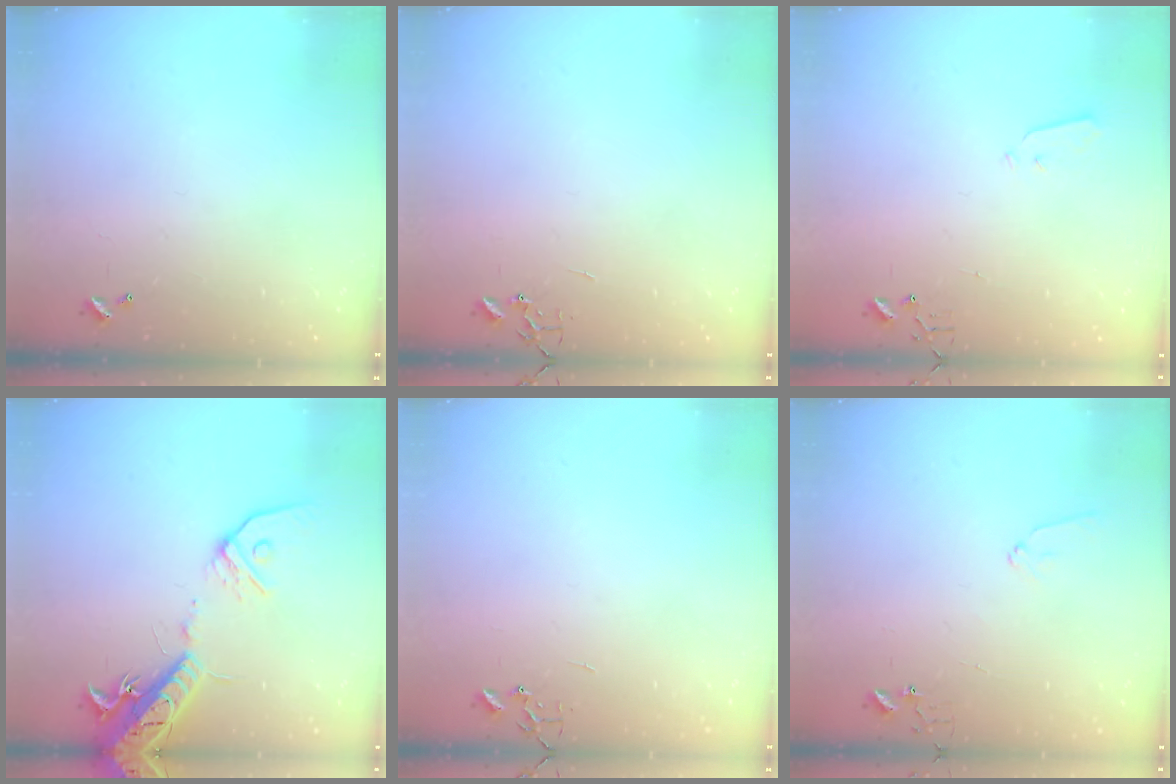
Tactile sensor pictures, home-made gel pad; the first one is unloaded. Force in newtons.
{"total": 0.0}
{"total": 3.0, "press": 2.9, "slide": 0.7}
{"total": 16.6, "press": 16.3, "slide": 3.5}
{"total": 0.0}
{"total": 6.5, "press": 6.5, "slide": 0.6}